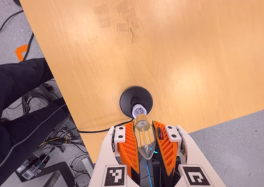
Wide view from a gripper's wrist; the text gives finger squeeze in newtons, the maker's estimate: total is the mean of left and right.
{"total": 21.0, "left": 22.9, "right": 19.2}